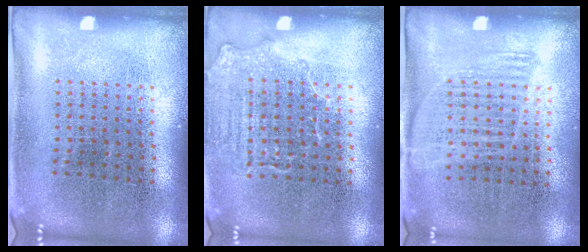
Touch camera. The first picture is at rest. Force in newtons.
{"total": 1.4, "press": 1.2, "slide": 0.7}
{"total": 1.1, "press": 0.9, "slide": 0.6}